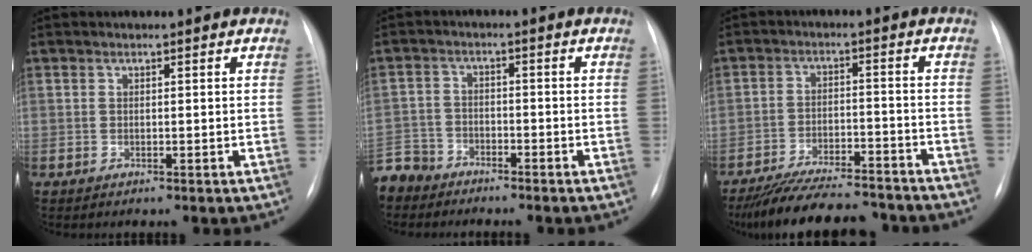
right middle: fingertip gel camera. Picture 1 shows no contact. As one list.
[{"total": 7.4, "force": [-6.4, 3.7, 0.5], "torque": [-0.016, -0.002, -0.125]}, {"total": 15.8, "force": [-14.3, 3.2, 6.1], "torque": [-0.110, 0.000, -0.212]}]